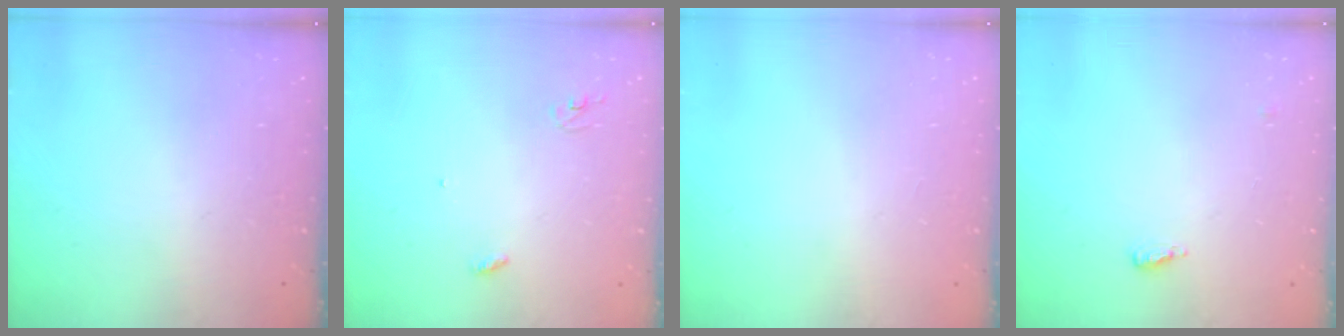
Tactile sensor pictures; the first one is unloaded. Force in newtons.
{"total": 2.9, "press": 2.9, "slide": 0.2}
{"total": 1.0, "press": 0.8, "slide": 0.6}
{"total": 4.7, "press": 4.6, "slide": 1.2}